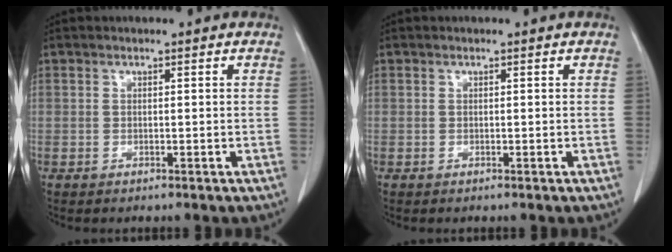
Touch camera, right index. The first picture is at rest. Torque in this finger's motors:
{"motor_torque": [0.00, 0.00, 0.00, 0.00]}